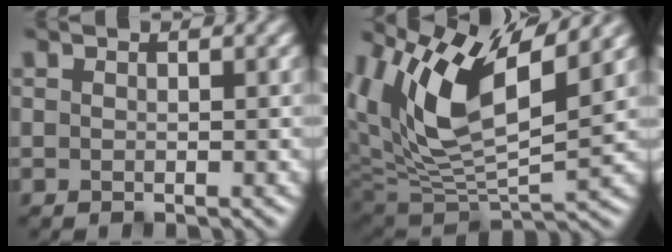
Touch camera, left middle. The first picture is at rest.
{"total": 10.9, "force": [5.2, 4.4, 8.5], "torque": [-0.170, 0.008, 0.101]}